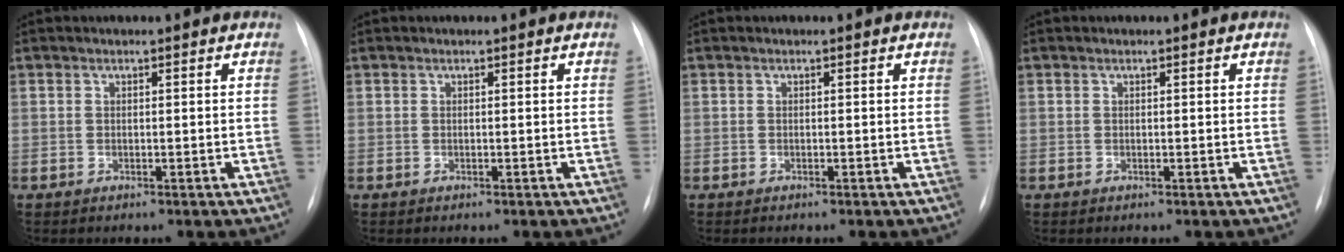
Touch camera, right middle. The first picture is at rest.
{"total": 0.0}
{"total": 0.0}
{"total": 0.0}